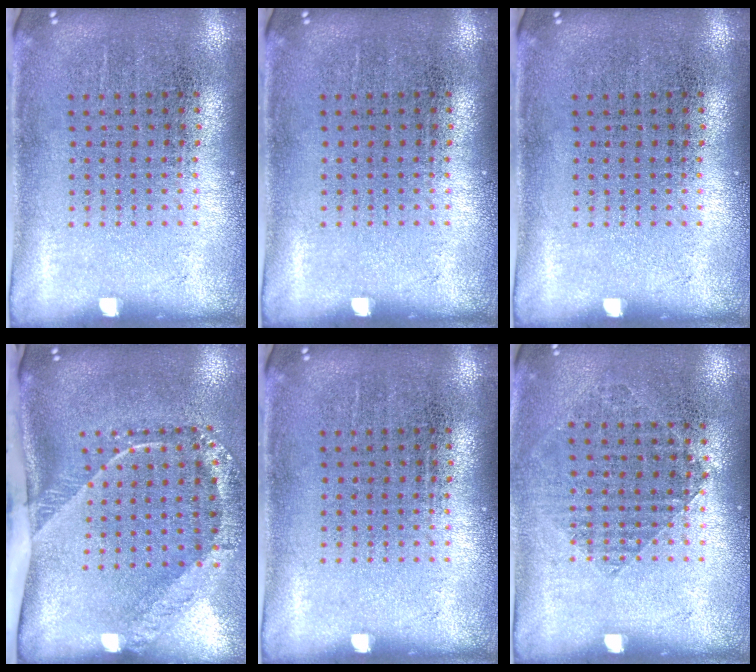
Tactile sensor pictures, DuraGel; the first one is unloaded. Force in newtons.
{"total": 0.0}
{"total": 0.0}
{"total": 2.6, "press": 1.7, "slide": 2.0}
{"total": 0.0}
{"total": 0.9, "press": 0.8, "slide": 0.3}